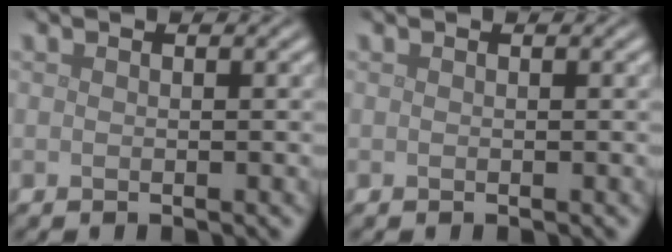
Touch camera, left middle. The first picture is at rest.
{"total": 0.0}